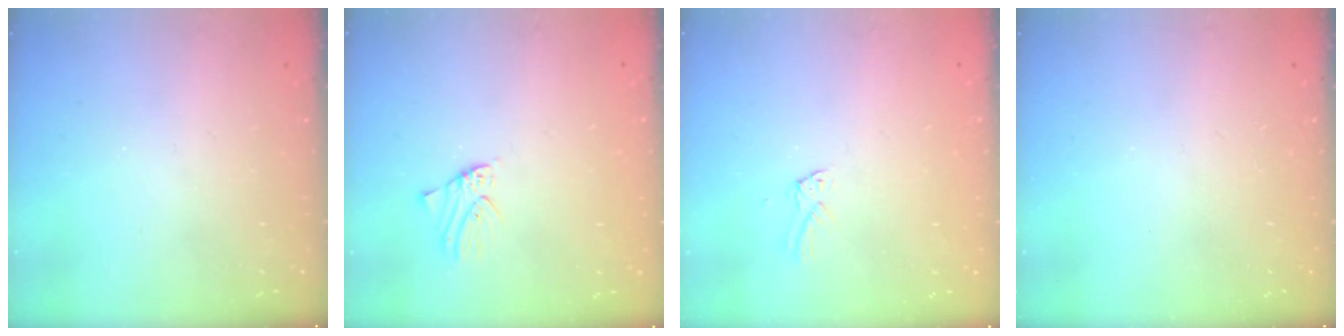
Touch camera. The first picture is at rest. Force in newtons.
{"total": 1.1, "press": 1.1, "slide": 0.1}
{"total": 1.5, "press": 1.5, "slide": 0.1}
{"total": 0.0}